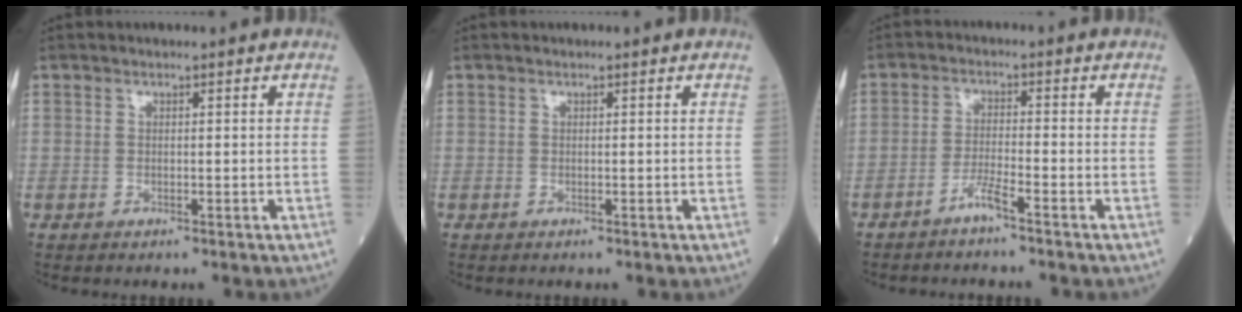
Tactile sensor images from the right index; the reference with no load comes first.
{"total": 0.0}
{"total": 3.0, "force": [-2.3, -0.3, 1.9], "torque": [-0.040, -0.002, -0.047]}